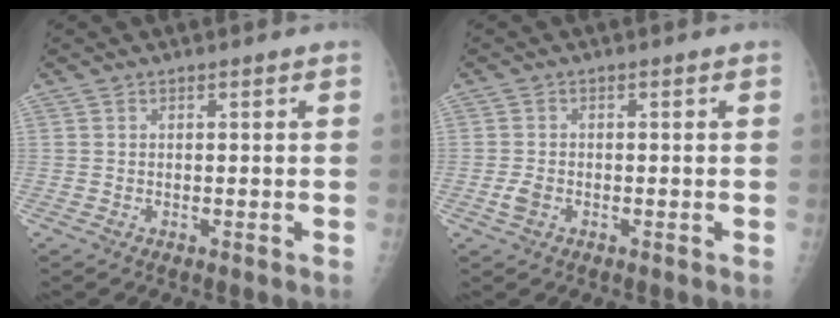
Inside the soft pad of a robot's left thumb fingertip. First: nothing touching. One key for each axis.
{"total": 2.1, "fx": -0.7, "fy": 1.4, "fz": 1.5, "tx": -0.031, "ty": 0.005, "tz": -0.011}